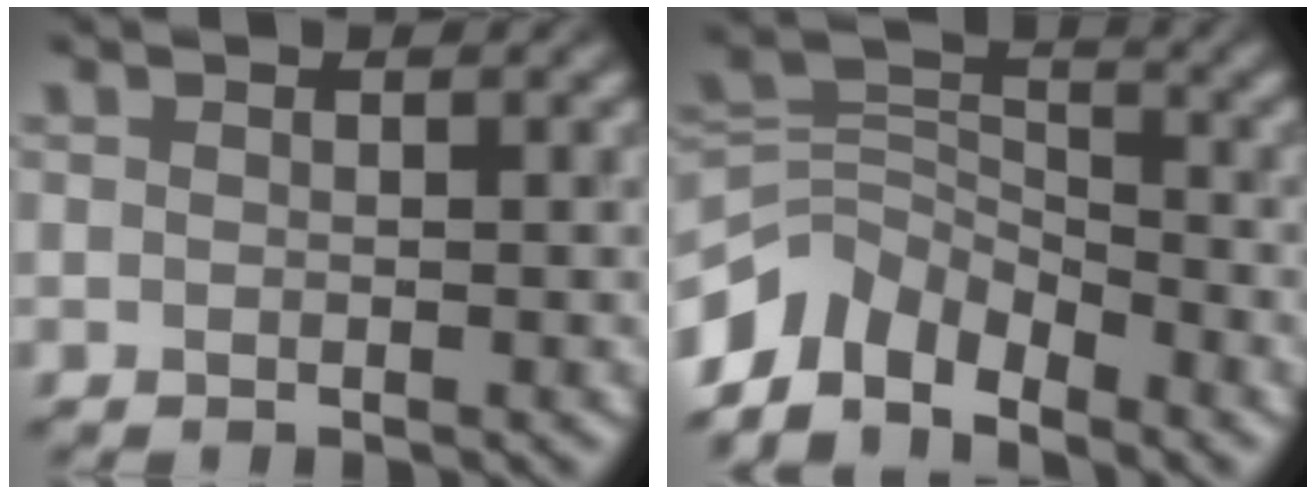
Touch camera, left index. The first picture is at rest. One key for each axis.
{"total": 6.2, "fx": -4.6, "fy": 3.4, "fz": 2.2, "tx": -0.033, "ty": 0.006, "tz": -0.100}